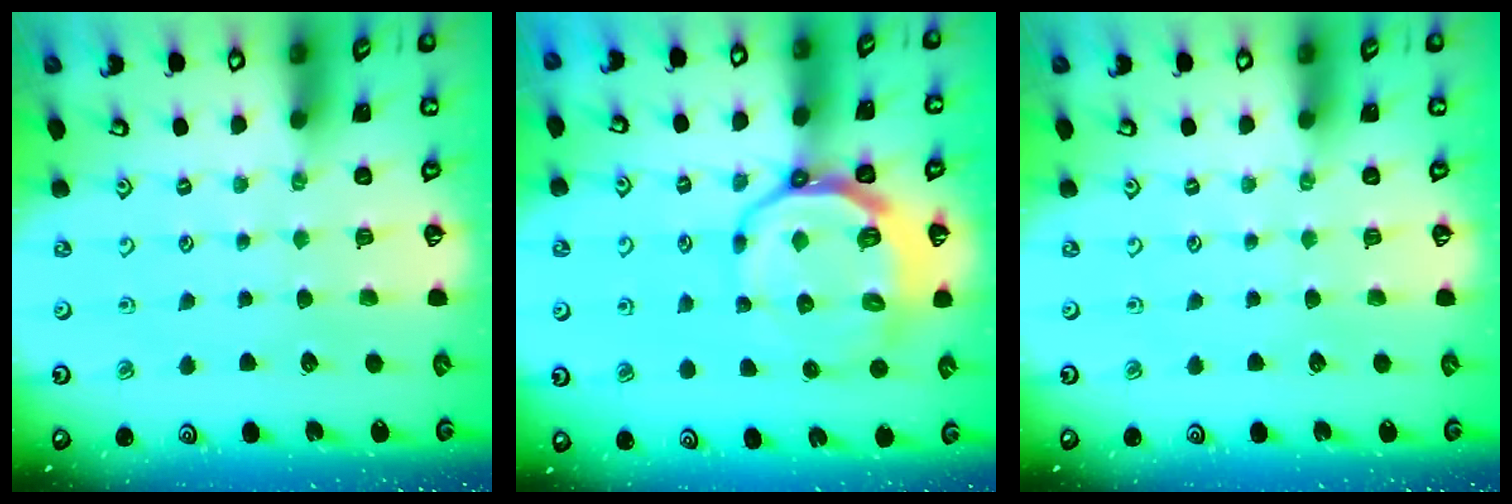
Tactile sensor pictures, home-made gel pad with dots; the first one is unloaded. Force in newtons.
{"total": 11.6, "press": 11.1, "slide": 3.5}
{"total": 0.0}